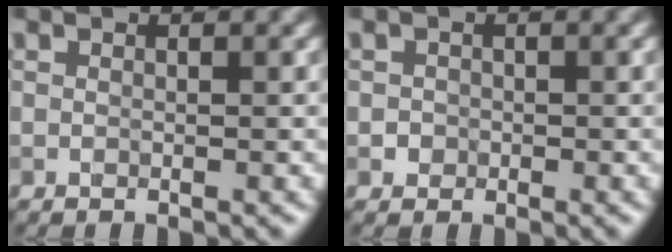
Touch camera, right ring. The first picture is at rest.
{"total": 0.9, "force": [-0.2, 0.9, 0.1], "torque": [0.008, -0.002, -0.005]}